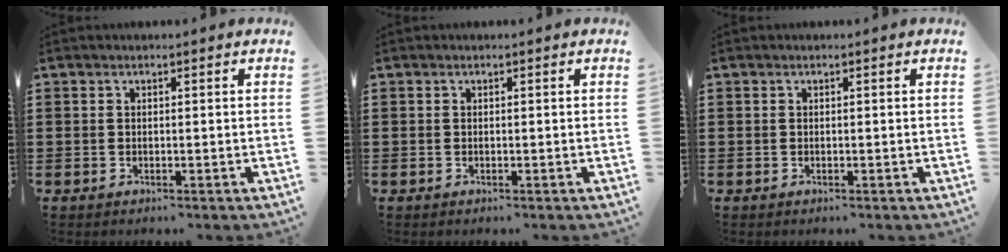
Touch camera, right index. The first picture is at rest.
{"total": 0.0}
{"total": 0.0}